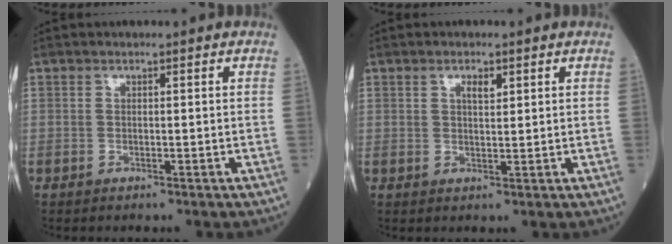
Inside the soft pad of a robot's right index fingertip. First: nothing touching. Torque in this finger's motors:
{"motor_torque": [0.01, 0.02, 0.01, 0.00]}